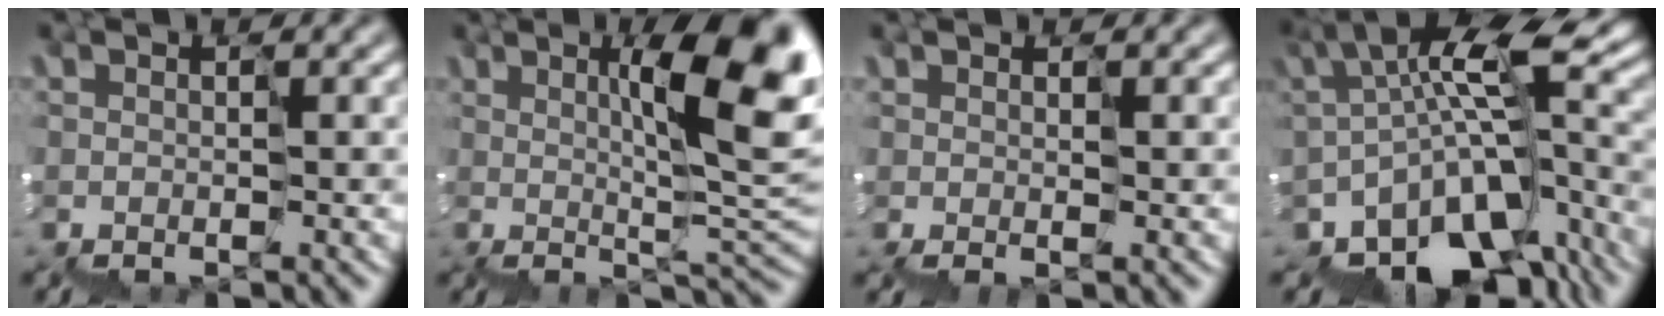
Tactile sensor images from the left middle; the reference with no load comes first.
{"total": 9.0, "force": [2.3, 2.6, 8.4], "torque": [-0.110, 0.003, 0.044]}
{"total": 0.8, "force": [0.6, 0.5, 0.2], "torque": [0.002, 0.008, 0.015]}
{"total": 10.2, "force": [-5.2, 5.5, 6.8], "torque": [-0.123, -0.001, -0.063]}